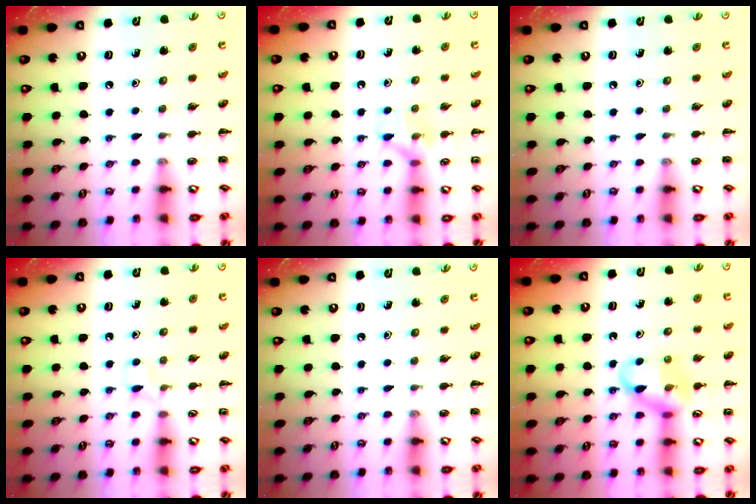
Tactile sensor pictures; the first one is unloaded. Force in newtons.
{"total": 7.6, "press": 7.5, "slide": 0.7}
{"total": 0.0}
{"total": 4.6, "press": 4.2, "slide": 1.6}
{"total": 0.0}
{"total": 13.0, "press": 12.9, "slide": 2.0}